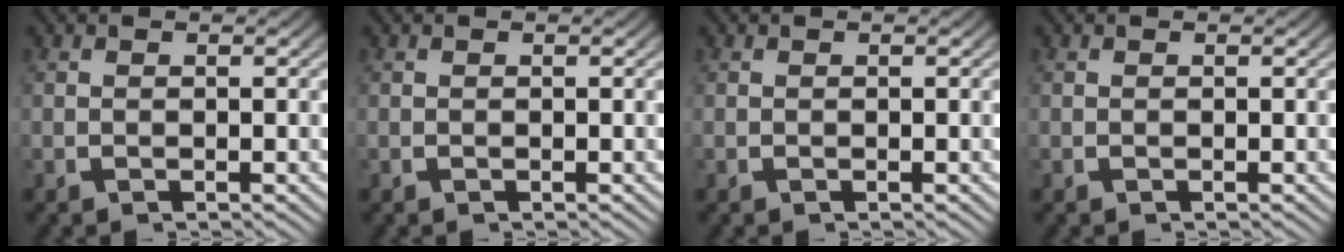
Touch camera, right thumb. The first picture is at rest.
{"total": 0.0}
{"total": 0.0}
{"total": 0.0}